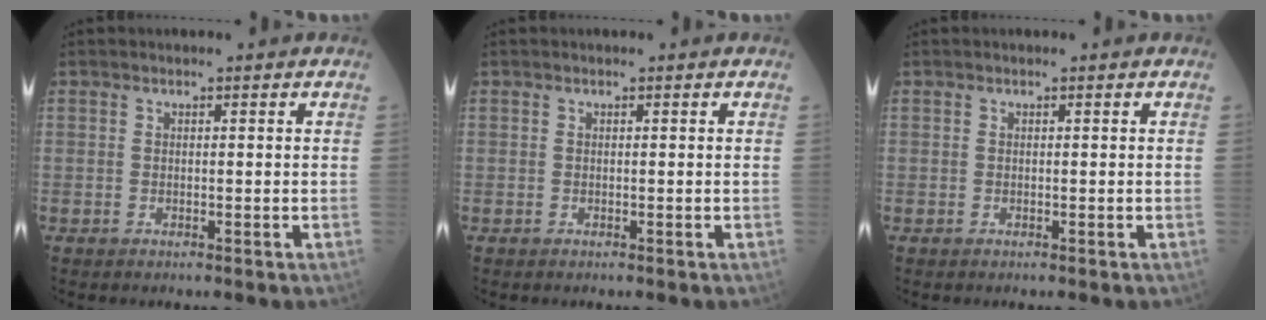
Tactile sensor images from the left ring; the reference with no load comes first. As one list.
[{"total": 0.0}, {"total": 0.0}]